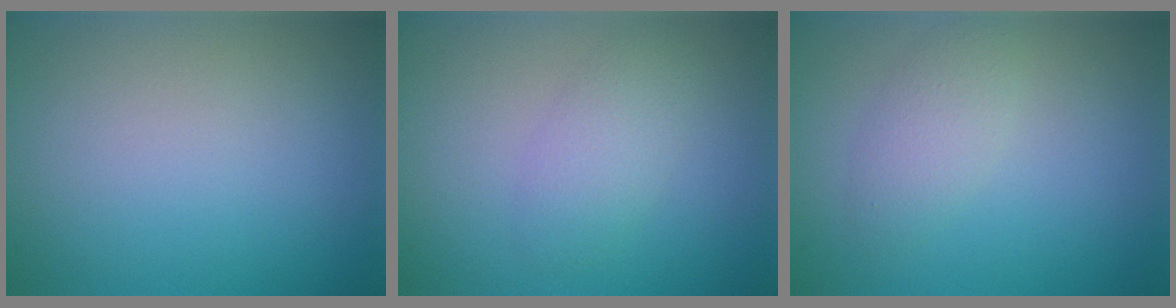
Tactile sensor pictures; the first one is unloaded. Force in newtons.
{"total": 2.2, "press": 2.2, "slide": 0.0}
{"total": 2.1, "press": 2.1, "slide": 0.2}